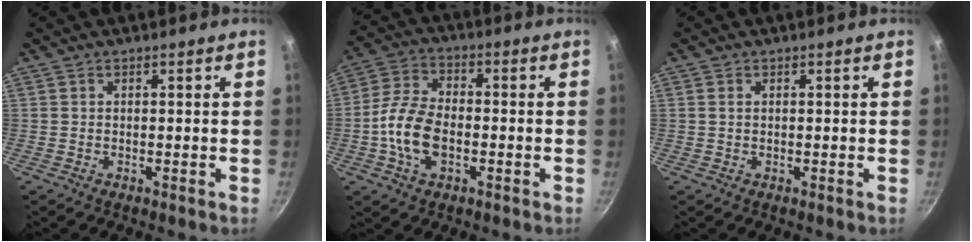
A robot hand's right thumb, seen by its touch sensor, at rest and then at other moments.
{"total": 10.8, "force": [-2.4, 6.5, 8.3], "torque": [-0.159, 0.027, -0.054]}
{"total": 0.7, "force": [0.2, 0.5, 0.5], "torque": [-0.010, 0.001, 0.004]}